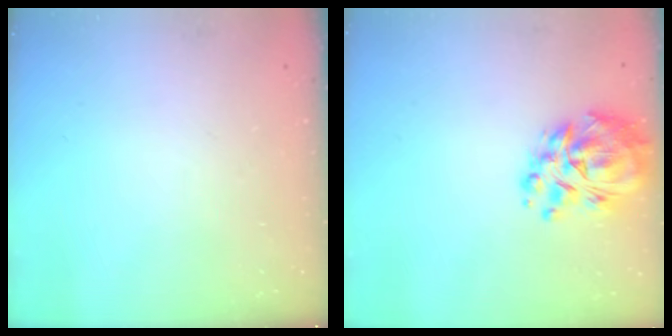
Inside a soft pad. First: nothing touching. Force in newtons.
{"total": 12.1, "press": 11.4, "slide": 4.0}